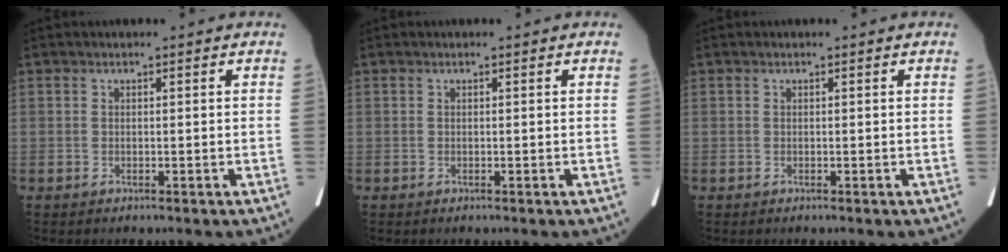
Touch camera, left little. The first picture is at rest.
{"total": 0.0}
{"total": 0.0}